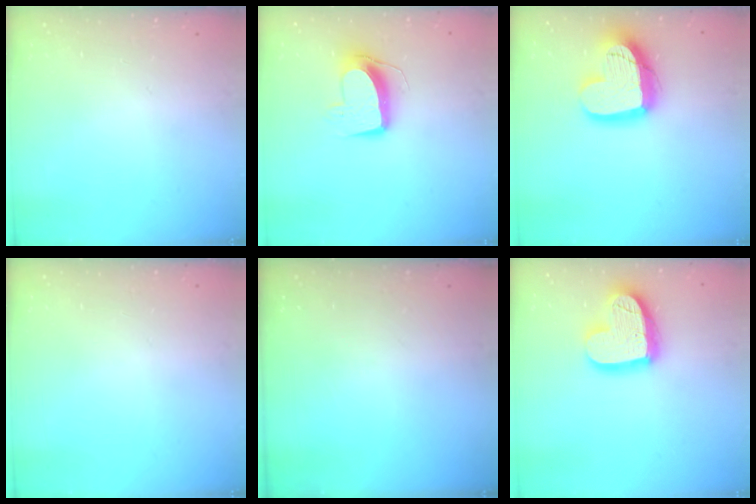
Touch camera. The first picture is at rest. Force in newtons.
{"total": 10.8, "press": 10.7, "slide": 0.7}
{"total": 17.4, "press": 17.4, "slide": 1.4}
{"total": 0.0}
{"total": 0.0}
{"total": 17.8, "press": 17.8, "slide": 1.4}